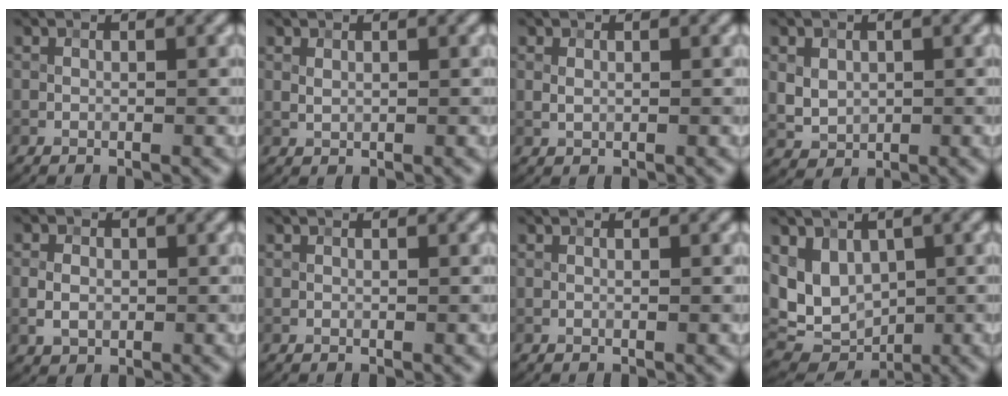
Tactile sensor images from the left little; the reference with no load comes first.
{"total": 0.7, "force": [0.4, 0.5, 0.4], "torque": [-0.013, 0.000, 0.011]}
{"total": 0.9, "force": [0.2, 0.7, 0.5], "torque": [-0.013, 0.001, 0.006]}
{"total": 2.6, "force": [0.5, 2.2, 1.4], "torque": [-0.031, -0.002, 0.013]}
{"total": 2.4, "force": [-0.3, 2.0, 1.4], "torque": [-0.029, -0.001, -0.003]}
{"total": 0.0}
{"total": 0.0}
{"total": 6.1, "force": [1.1, 4.6, 3.8], "torque": [-0.074, -0.013, 0.021]}